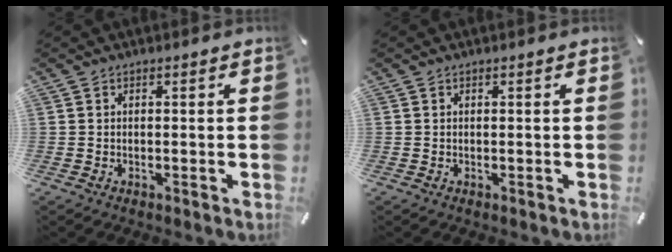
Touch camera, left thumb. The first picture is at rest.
{"total": 0.0}